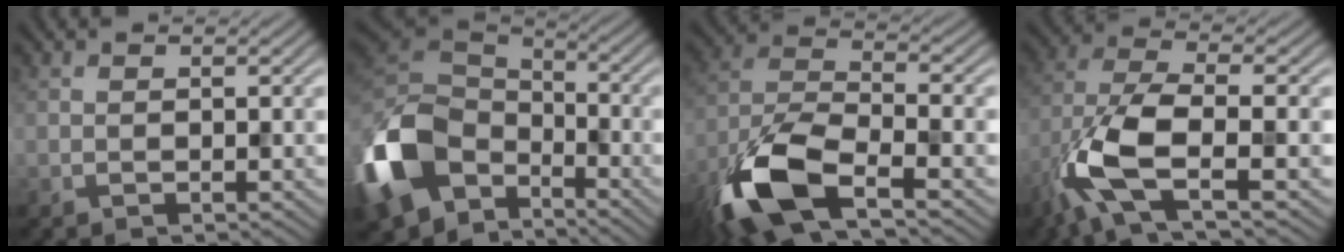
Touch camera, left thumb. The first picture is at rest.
{"total": 16.1, "force": [-7.1, 11.1, 9.3], "torque": [-0.276, -0.030, -0.141]}
{"total": 12.6, "force": [-7.0, 4.9, 9.2], "torque": [-0.203, -0.020, -0.154]}
{"total": 10.7, "force": [-4.2, 4.0, 9.0], "torque": [-0.199, -0.007, -0.095]}